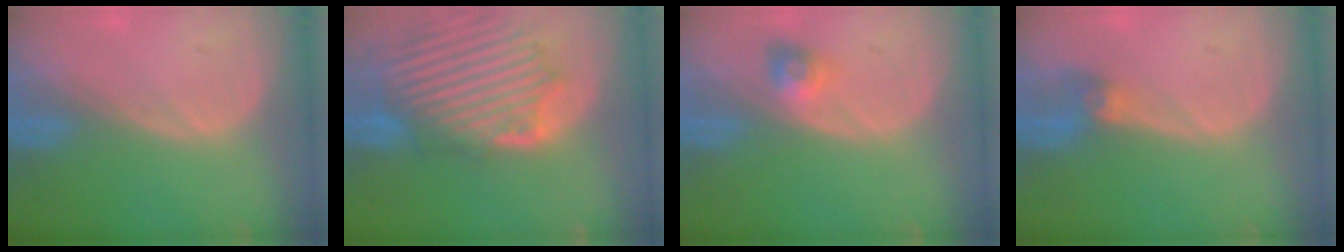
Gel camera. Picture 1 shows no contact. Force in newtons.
{"total": 12.9, "press": 11.6, "slide": 5.7}
{"total": 2.9, "press": 2.7, "slide": 1.2}
{"total": 3.0, "press": 2.6, "slide": 1.4}